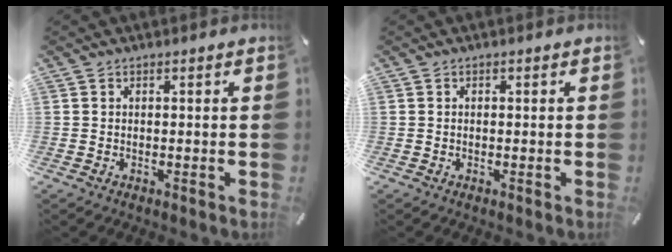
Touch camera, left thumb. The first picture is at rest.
{"total": 0.0}